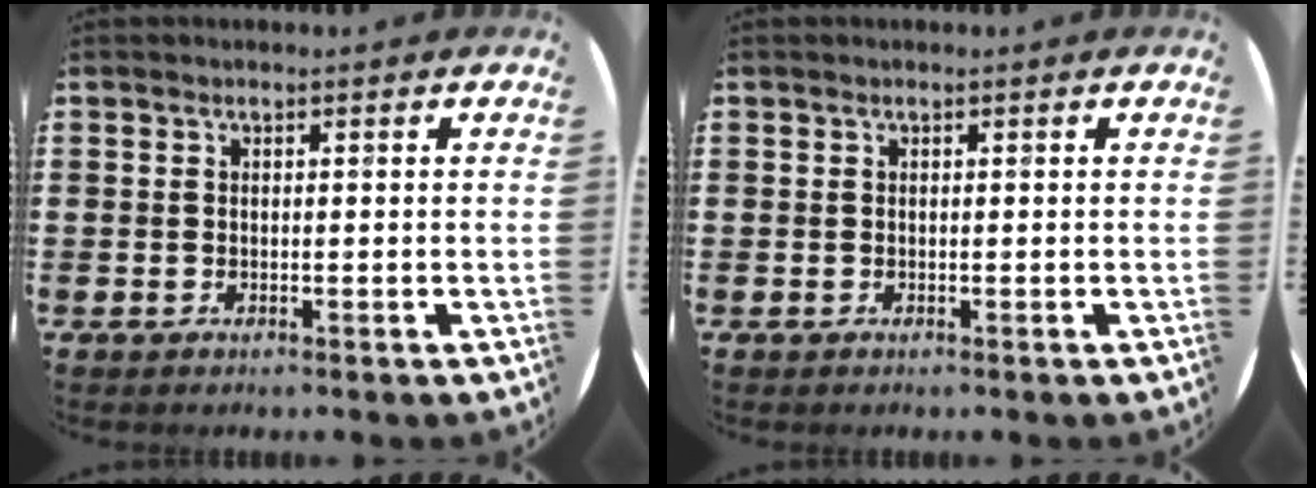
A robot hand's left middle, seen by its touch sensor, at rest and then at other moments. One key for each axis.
{"total": 0.0}